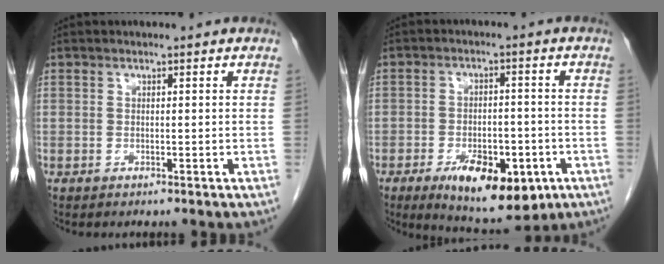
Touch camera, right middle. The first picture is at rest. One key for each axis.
{"total": 12.5, "fx": -6.0, "fy": 5.2, "fz": 9.6, "tx": -0.140, "ty": -0.009, "tz": -0.081}